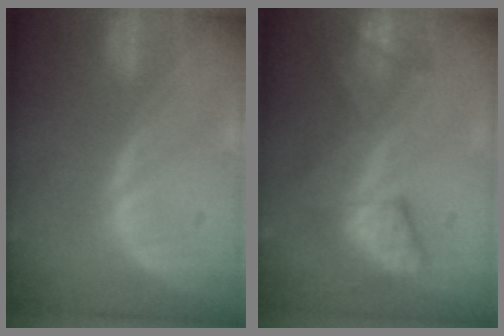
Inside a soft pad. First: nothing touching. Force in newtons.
{"total": 8.0, "press": 7.5, "slide": 2.7}